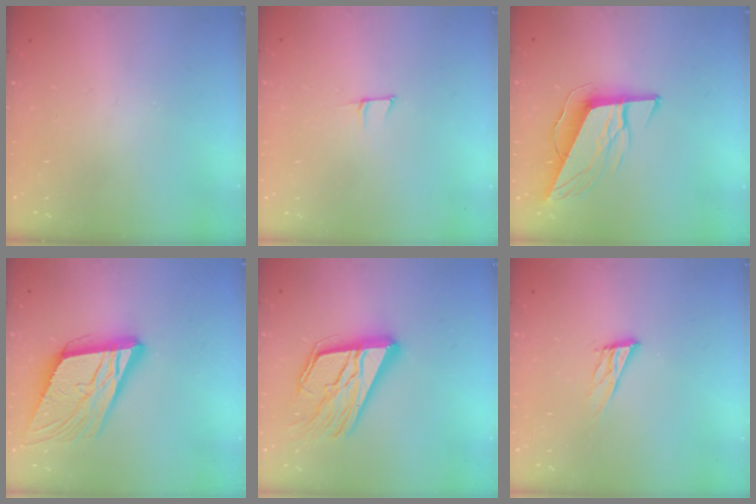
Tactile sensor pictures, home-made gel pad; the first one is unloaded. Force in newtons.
{"total": 5.5, "press": 5.4, "slide": 0.8}
{"total": 13.0, "press": 12.6, "slide": 3.2}
{"total": 17.9, "press": 17.6, "slide": 3.3}
{"total": 20.2, "press": 20.0, "slide": 2.6}
{"total": 9.3, "press": 9.0, "slide": 2.5}